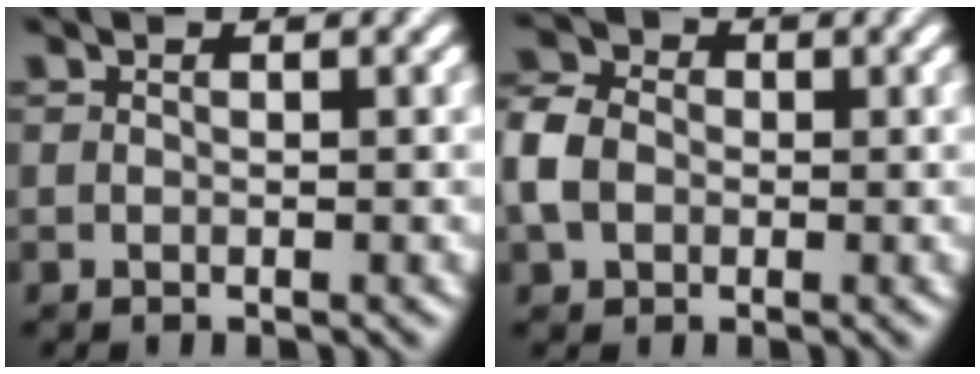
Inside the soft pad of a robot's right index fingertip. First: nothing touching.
{"total": 3.5, "force": [0.2, 2.9, 1.9], "torque": [-0.042, 0.003, 0.001]}